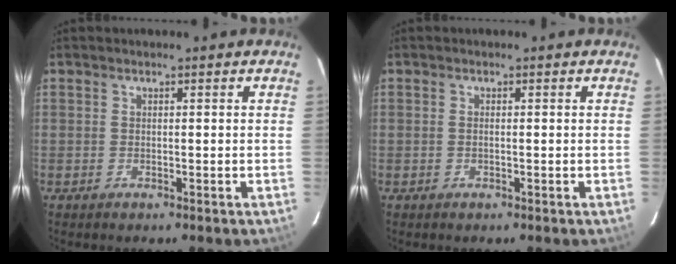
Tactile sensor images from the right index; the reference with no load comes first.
{"total": 0.6, "force": [0.0, 0.1, 0.6], "torque": [-0.013, 0.001, -0.001]}